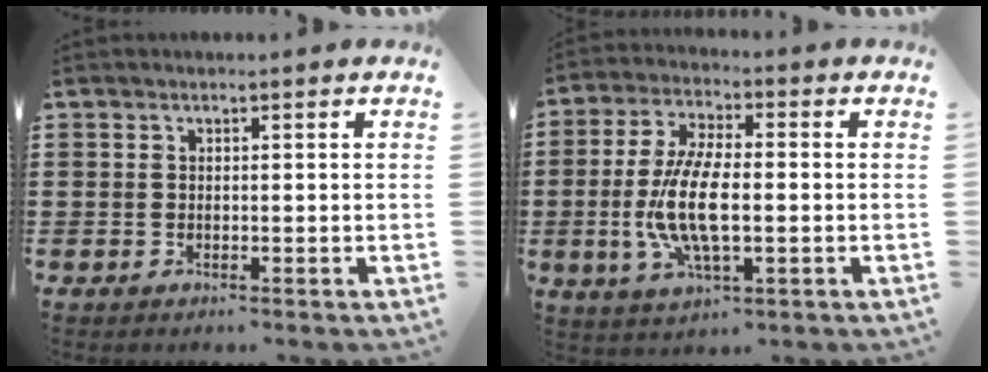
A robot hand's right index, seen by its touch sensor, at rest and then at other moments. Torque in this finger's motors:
{"motor_torque": [2.14, 0.00, 1.05, 0.21]}